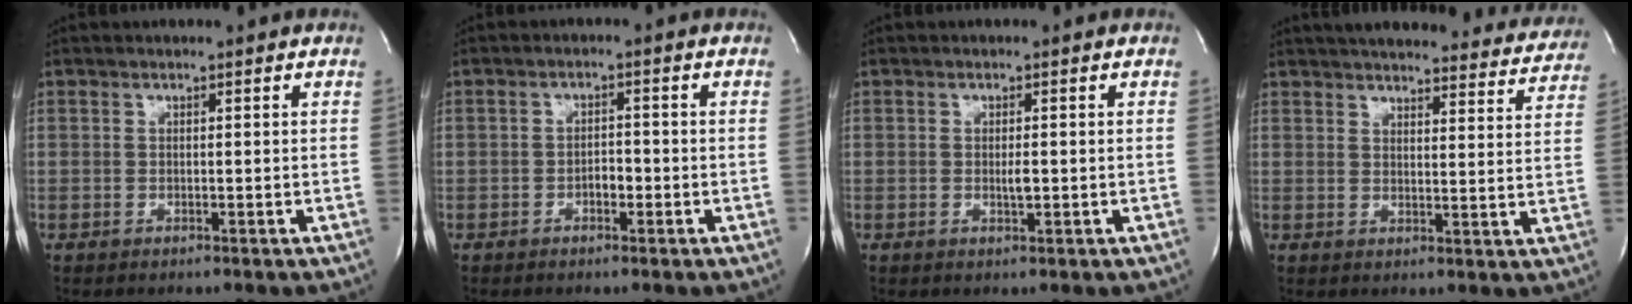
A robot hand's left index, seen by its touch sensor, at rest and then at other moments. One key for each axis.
{"total": 2.1, "fx": -1.1, "fy": 1.0, "fz": 1.5, "tx": -0.022, "ty": 0.003, "tz": -0.017}
{"total": 1.3, "fx": -0.3, "fy": 0.3, "fz": 1.3, "tx": -0.028, "ty": -0.005, "tz": -0.002}
{"total": 26.0, "fx": 24.2, "fy": 5.3, "fz": 8.1, "tx": -0.122, "ty": -0.039, "tz": 0.282}